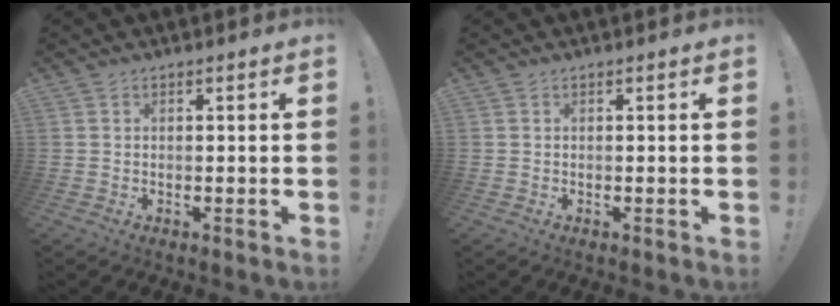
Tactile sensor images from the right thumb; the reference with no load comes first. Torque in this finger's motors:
{"motor_torque": [-0.16, 0.30, 0.23, -0.01, -0.11]}